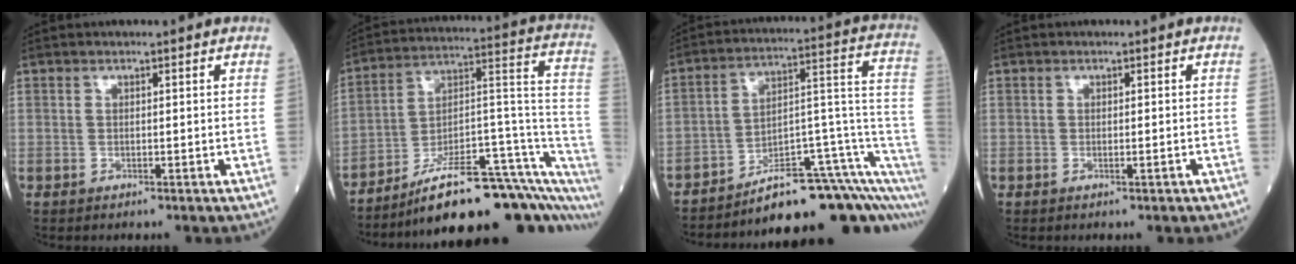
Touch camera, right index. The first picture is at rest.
{"total": 23.8, "force": [-18.1, 4.8, 14.7], "torque": [-0.127, 0.037, -0.270]}
{"total": 18.3, "force": [-12.9, 4.8, 12.1], "torque": [-0.085, 0.067, -0.178]}
{"total": 0.6, "force": [-0.3, 0.0, 0.5], "torque": [-0.013, -0.002, -0.001]}